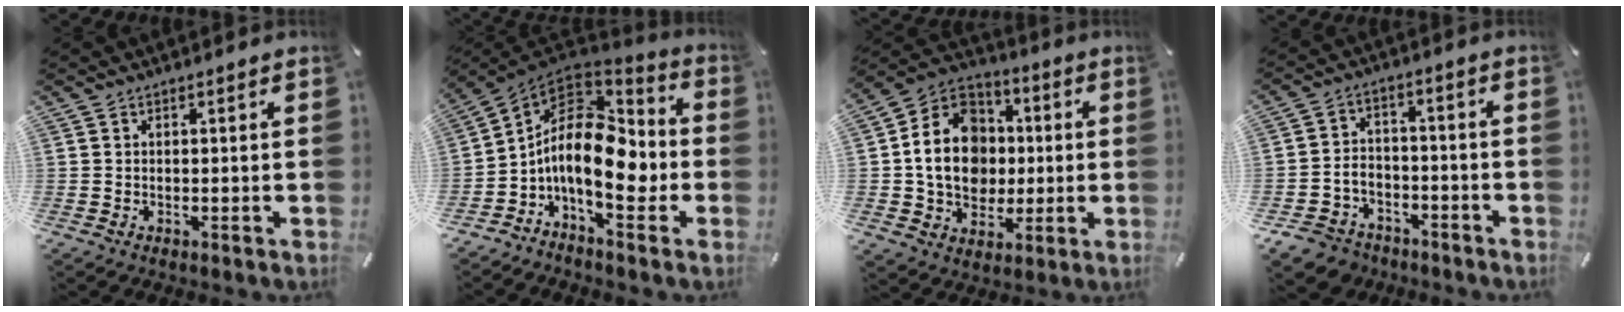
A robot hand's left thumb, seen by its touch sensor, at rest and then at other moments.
{"total": 15.3, "force": [-3.0, 8.4, 12.5], "torque": [-0.222, -0.003, -0.055]}
{"total": 15.7, "force": [-0.5, 13.6, 7.9], "torque": [-0.161, 0.017, -0.008]}
{"total": 7.3, "force": [-5.0, 5.2, 1.4], "torque": [-0.039, 0.027, -0.097]}